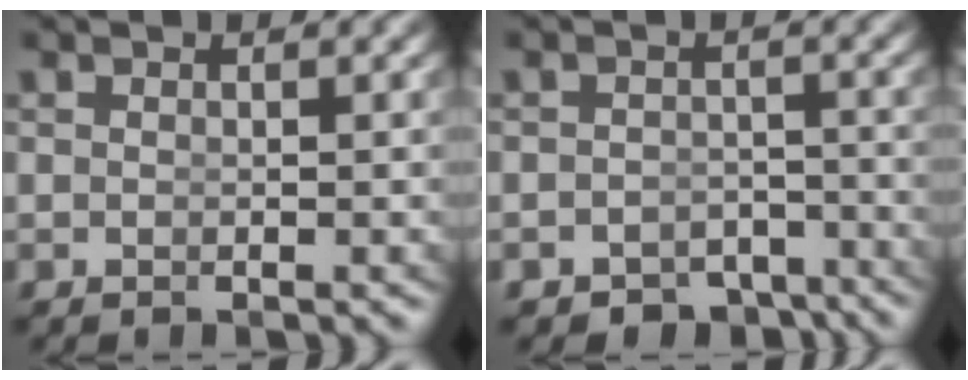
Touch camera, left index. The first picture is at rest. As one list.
[{"total": 5.4, "force": [-4.9, 2.3, 0.5], "torque": [0.021, -0.018, -0.076]}]